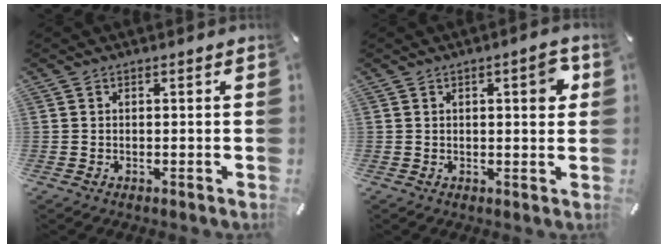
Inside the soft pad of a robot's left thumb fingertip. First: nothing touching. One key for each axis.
{"total": 5.0, "fx": 1.6, "fy": 1.8, "fz": 4.4, "tx": -0.048, "ty": -0.008, "tz": 0.016}